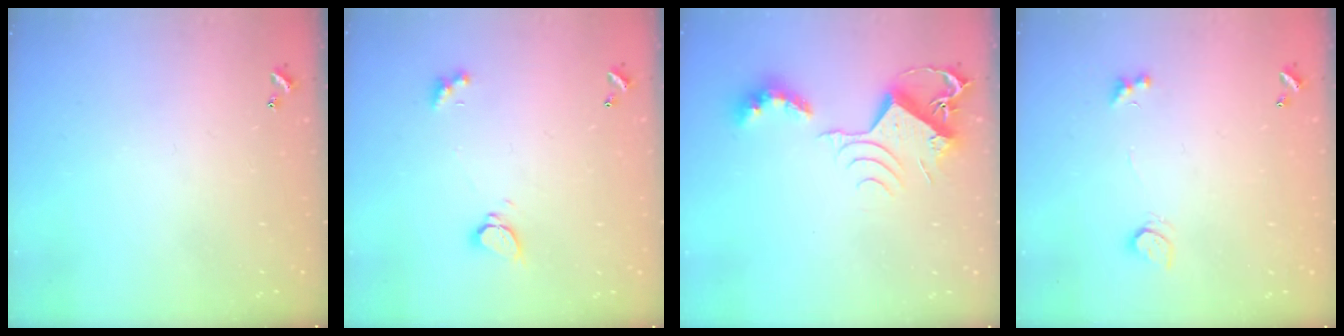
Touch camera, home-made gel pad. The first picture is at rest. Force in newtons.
{"total": 2.2, "press": 2.2, "slide": 0.3}
{"total": 11.6, "press": 11.6, "slide": 0.4}
{"total": 2.6, "press": 2.4, "slide": 1.2}